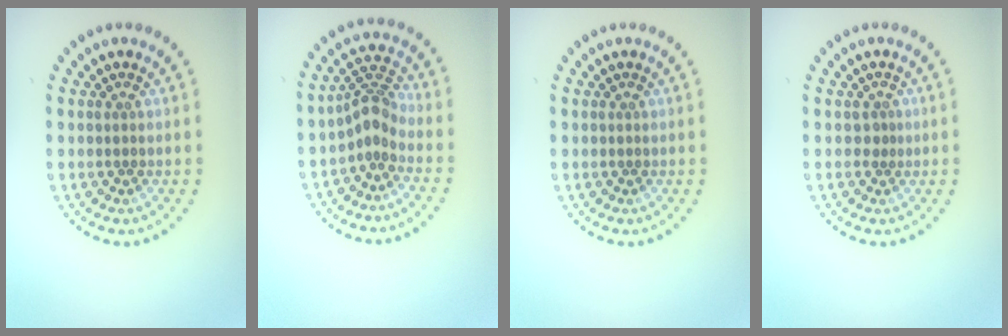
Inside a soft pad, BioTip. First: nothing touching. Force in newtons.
{"total": 2.7, "press": 1.9, "slide": 1.9}
{"total": 0.0}
{"total": 0.7, "press": 0.4, "slide": 0.6}